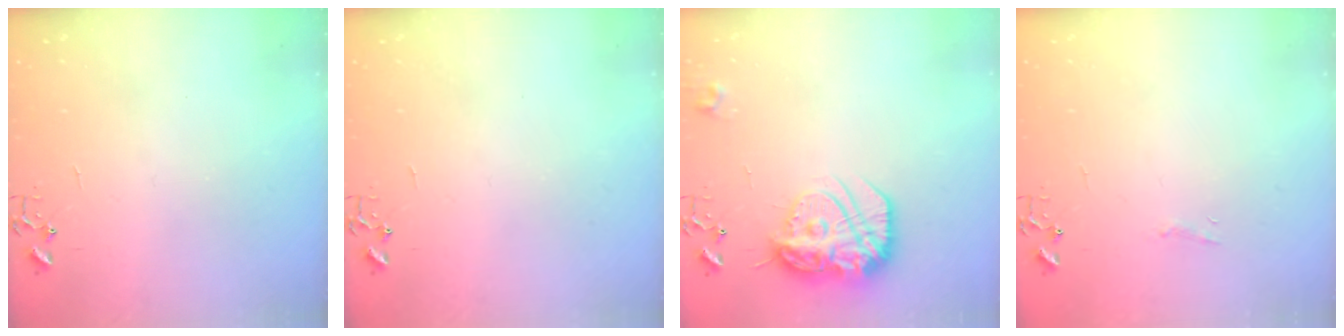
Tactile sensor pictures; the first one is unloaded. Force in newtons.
{"total": 0.0}
{"total": 17.7, "press": 17.6, "slide": 1.8}
{"total": 4.2, "press": 4.2, "slide": 0.3}